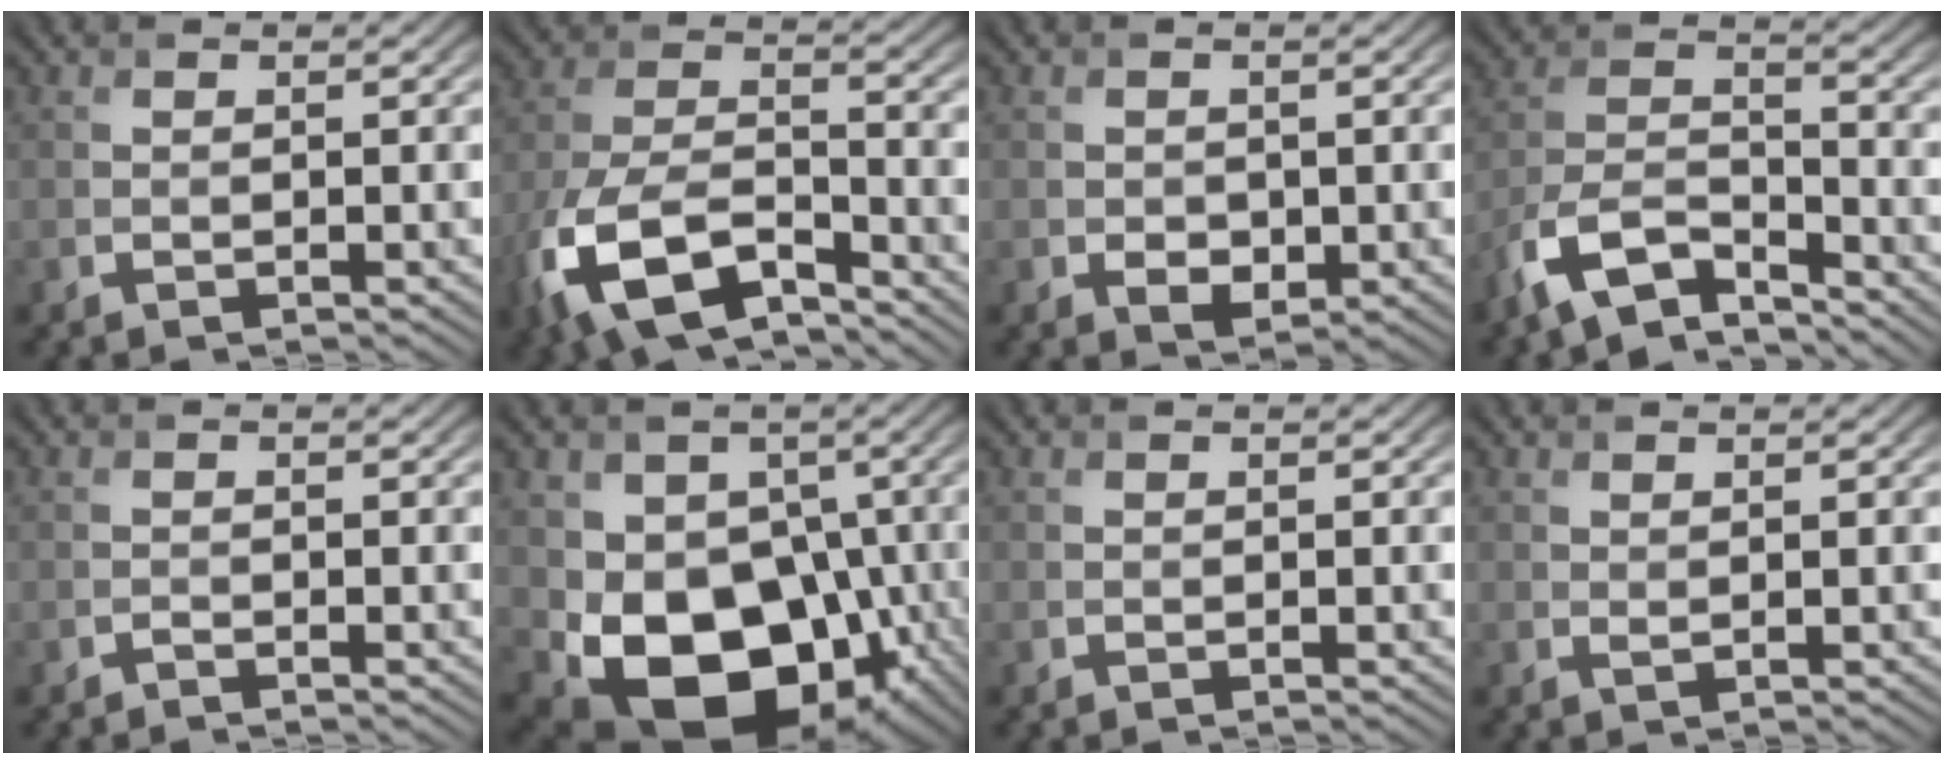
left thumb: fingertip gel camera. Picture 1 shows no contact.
{"total": 12.7, "force": [-7.5, 5.6, 8.6], "torque": [-0.194, -0.019, -0.159]}
{"total": 2.2, "force": [-0.3, 1.7, 1.2], "torque": [-0.027, -0.011, -0.006]}
{"total": 9.2, "force": [-6.8, 3.1, 5.3], "torque": [-0.108, -0.006, -0.148]}
{"total": 0.5, "force": [-0.5, 0.1, 0.2], "torque": [-0.002, 0.001, -0.010]}
{"total": 15.5, "force": [-4.0, 11.4, 9.8], "torque": [-0.153, -0.038, -0.062]}
{"total": 0.0}
{"total": 0.6, "force": [0.4, 0.1, 0.3], "torque": [-0.010, -0.001, 0.009]}